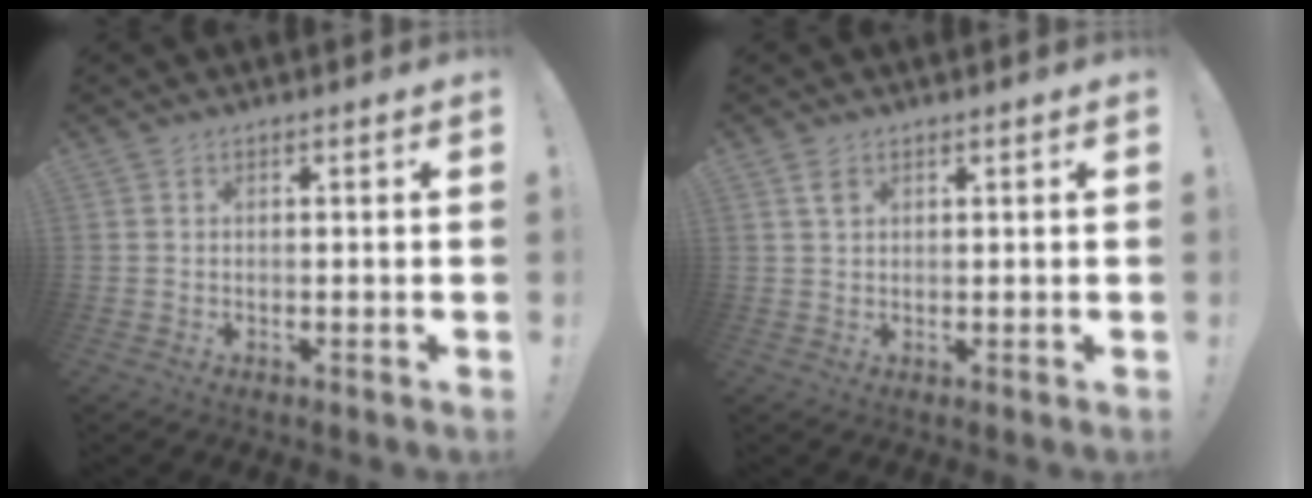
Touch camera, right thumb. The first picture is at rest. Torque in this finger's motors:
{"motor_torque": [-0.01, 0.03, 0.09, 0.34, -0.04]}